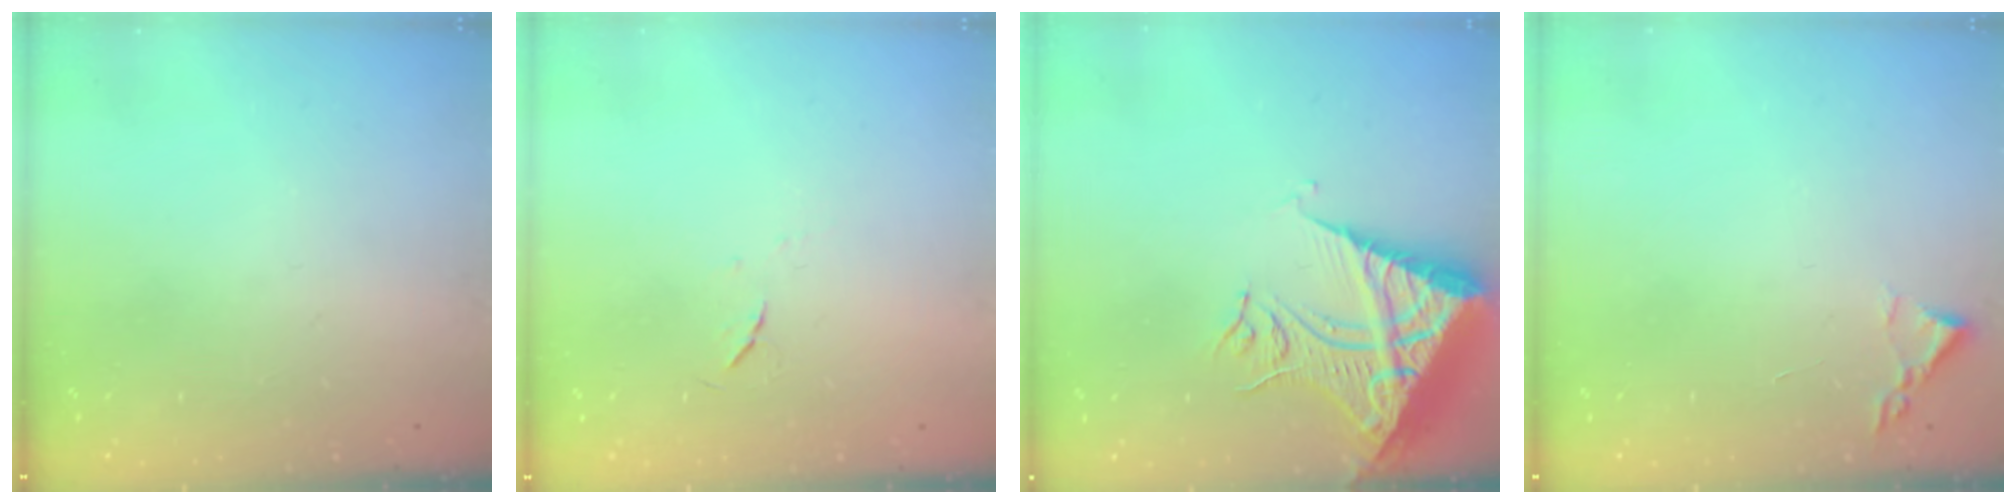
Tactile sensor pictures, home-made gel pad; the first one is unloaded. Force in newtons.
{"total": 3.6, "press": 3.6, "slide": 0.6}
{"total": 12.5, "press": 12.5, "slide": 1.2}
{"total": 1.8, "press": 1.8, "slide": 0.3}